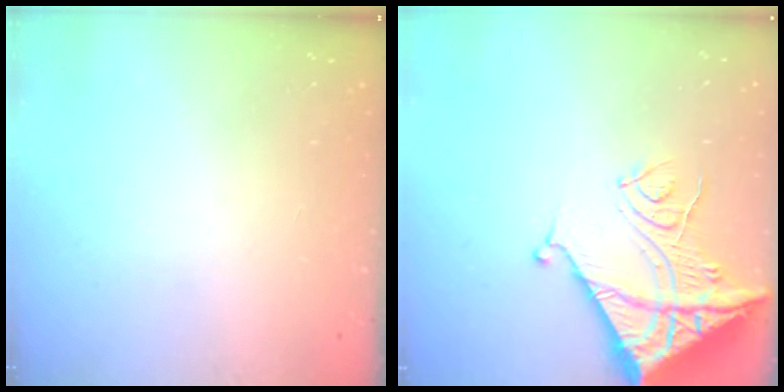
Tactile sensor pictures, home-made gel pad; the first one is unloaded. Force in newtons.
{"total": 16.7, "press": 16.6, "slide": 1.8}